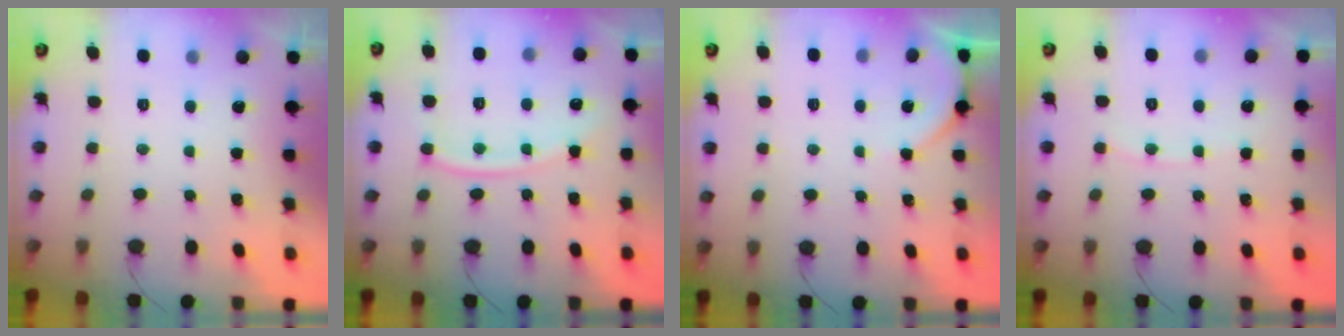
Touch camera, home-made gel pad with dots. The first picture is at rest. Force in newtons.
{"total": 12.4, "press": 12.3, "slide": 1.0}
{"total": 2.2, "press": 2.2, "slide": 0.3}
{"total": 4.6, "press": 4.5, "slide": 0.7}